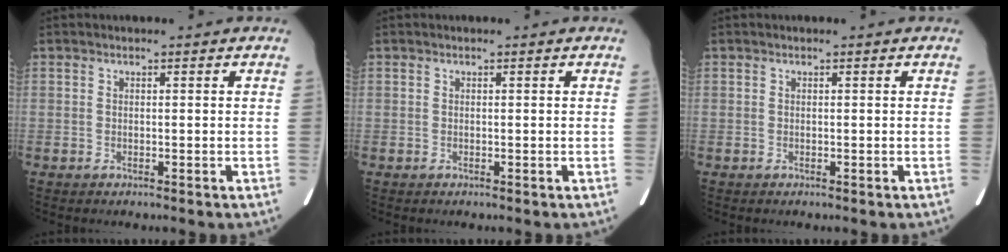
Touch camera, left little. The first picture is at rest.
{"total": 0.0}
{"total": 0.0}